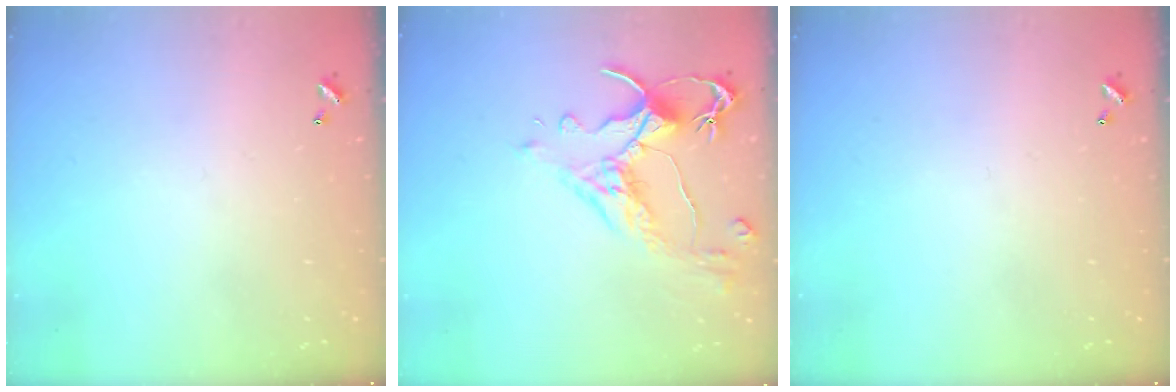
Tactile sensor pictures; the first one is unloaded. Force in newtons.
{"total": 3.3, "press": 3.0, "slide": 1.4}
{"total": 0.0}